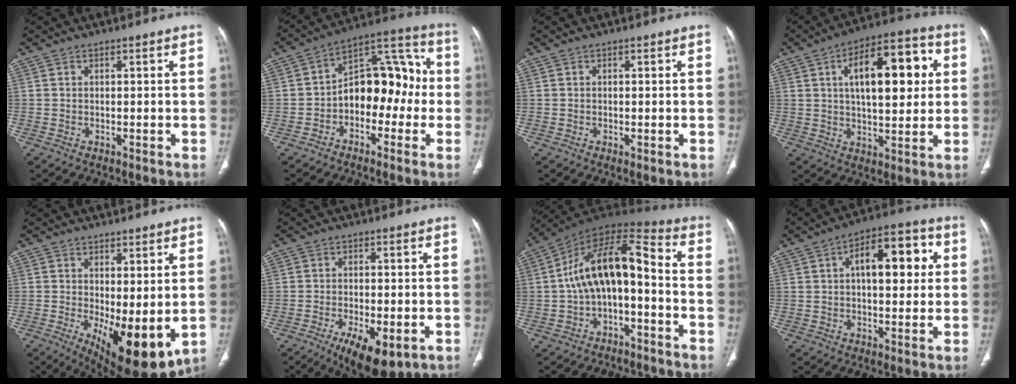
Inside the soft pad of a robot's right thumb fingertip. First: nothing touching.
{"total": 14.6, "force": [-2.2, 9.3, 11.0], "torque": [-0.121, 0.055, -0.046]}
{"total": 0.5, "force": [-0.1, 0.2, 0.5], "torque": [-0.012, -0.004, -0.001]}
{"total": 18.2, "force": [4.4, 8.3, 15.6], "torque": [-0.201, 0.014, 0.062]}
{"total": 12.5, "force": [-1.8, 4.7, 11.5], "torque": [-0.167, -0.029, -0.009]}
{"total": 11.8, "force": [-5.5, 5.0, 9.2], "torque": [-0.132, -0.001, -0.075]}
{"total": 14.6, "force": [-2.2, 7.3, 12.4], "torque": [-0.205, 0.081, -0.043]}
{"total": 13.8, "force": [3.1, 6.8, 11.6], "torque": [-0.138, 0.021, 0.042]}